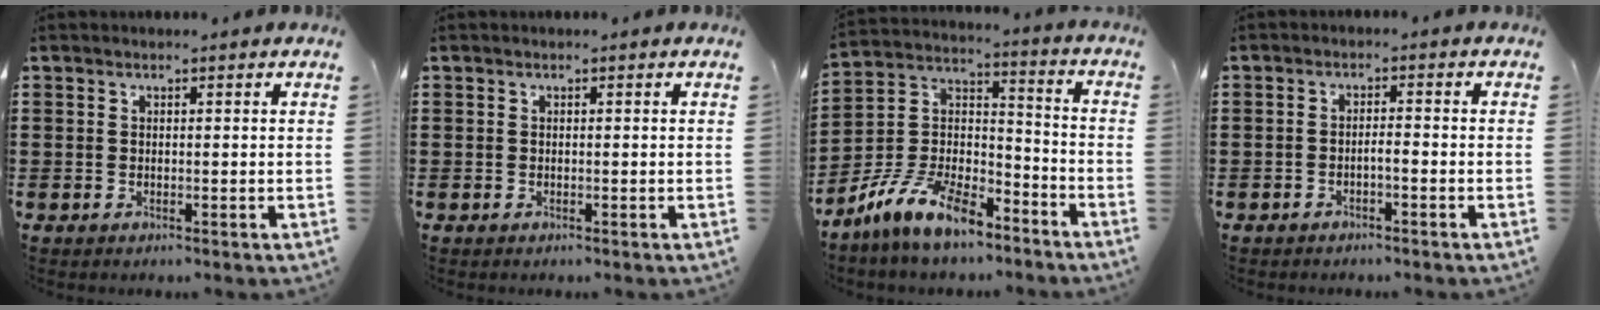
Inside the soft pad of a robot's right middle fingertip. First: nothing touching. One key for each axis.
{"total": 0.0}
{"total": 11.2, "fx": -9.0, "fy": 3.2, "fz": 6.0, "tx": -0.136, "ty": 0.014, "tz": -0.184}
{"total": 1.5, "fx": -1.2, "fy": 0.0, "fz": 0.9, "tx": -0.020, "ty": 0.001, "tz": -0.023}